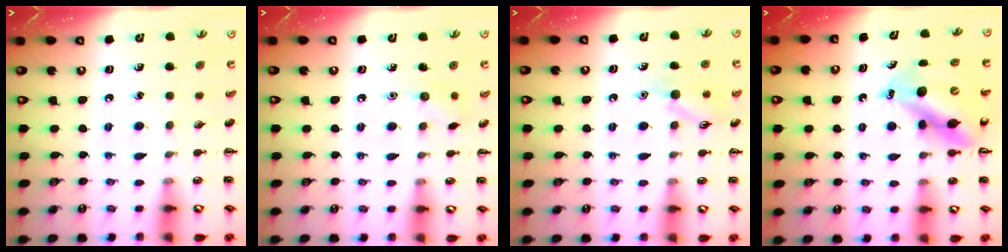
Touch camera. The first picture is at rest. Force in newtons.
{"total": 7.0, "press": 6.9, "slide": 1.3}
{"total": 9.7, "press": 9.6, "slide": 0.7}
{"total": 11.5, "press": 11.0, "slide": 3.2}